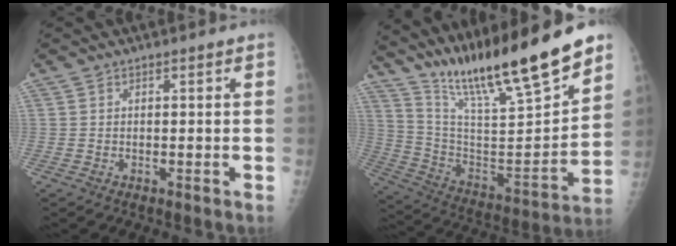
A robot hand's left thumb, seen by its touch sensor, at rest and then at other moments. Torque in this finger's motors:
{"motor_torque": [1.16, 1.11, 1.07, -1.69, 0.13]}